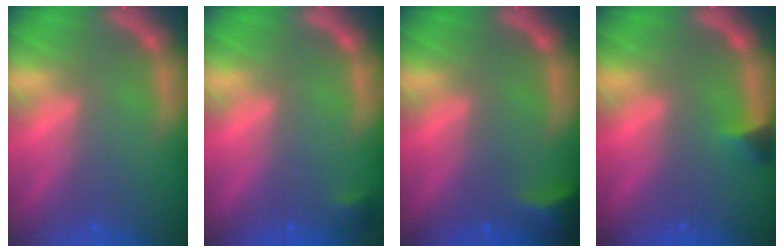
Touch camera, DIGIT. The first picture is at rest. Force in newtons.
{"total": 0.9}
{"total": 2.9}
{"total": 1.4}